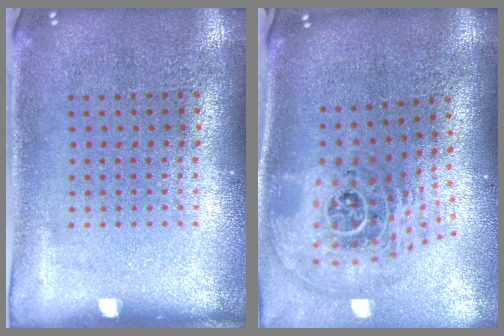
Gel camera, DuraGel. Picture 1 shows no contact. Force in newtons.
{"total": 2.2, "press": 1.6, "slide": 1.5}